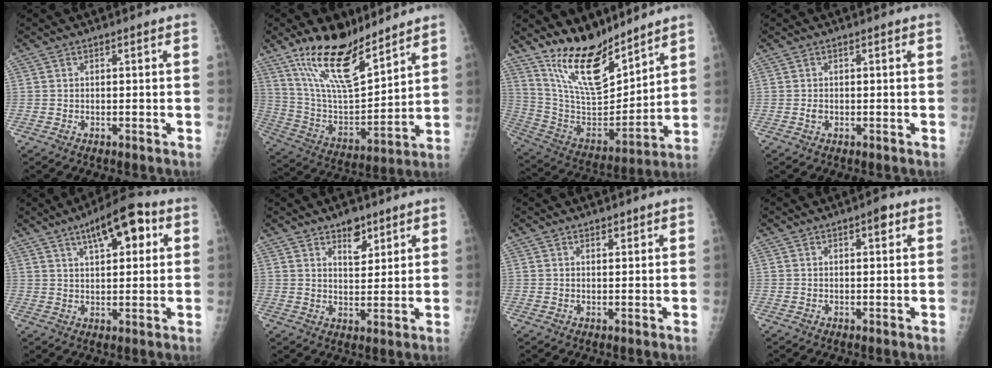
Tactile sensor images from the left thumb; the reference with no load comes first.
{"total": 18.3, "force": [13.2, 6.0, 11.2], "torque": [-0.167, -0.076, 0.252]}
{"total": 17.4, "force": [13.6, 5.7, 9.2], "torque": [-0.118, -0.094, 0.262]}
{"total": 1.1, "force": [-0.2, 0.8, 0.7], "torque": [-0.008, 0.001, -0.003]}
{"total": 10.9, "force": [4.8, 4.2, 8.8], "torque": [-0.110, -0.001, 0.068]}
{"total": 5.6, "force": [3.7, 2.9, 3.1], "torque": [-0.023, -0.025, 0.059]}
{"total": 1.4, "force": [1.1, 0.6, 0.7], "torque": [-0.003, -0.006, 0.015]}
{"total": 1.5, "force": [0.7, 0.5, 1.2], "torque": [-0.014, 0.001, 0.008]}